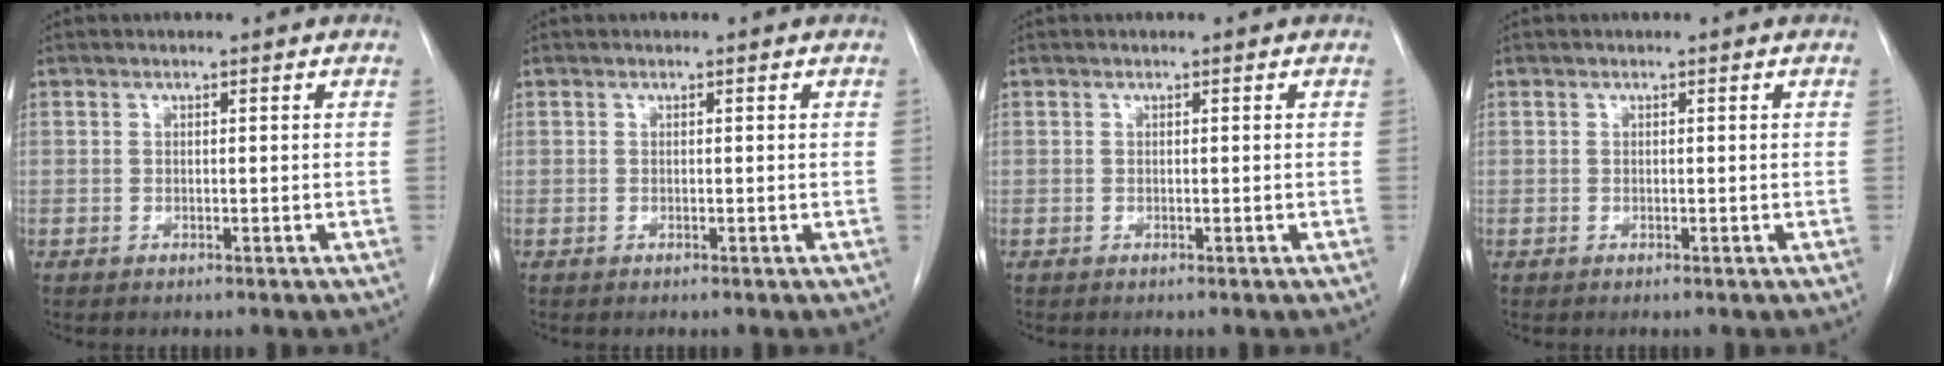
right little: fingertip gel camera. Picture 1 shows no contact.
{"total": 0.0}
{"total": 0.0}
{"total": 0.0}